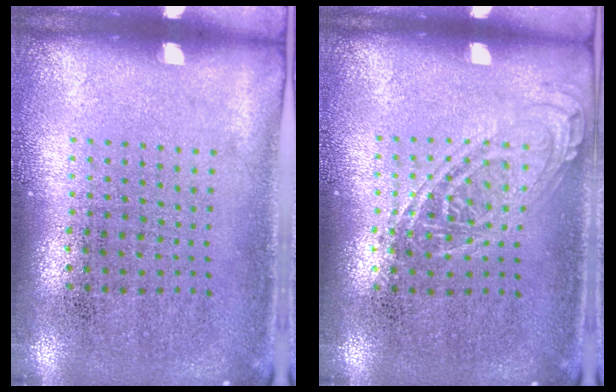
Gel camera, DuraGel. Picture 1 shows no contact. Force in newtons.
{"total": 1.1, "press": 1.1, "slide": 0.1}